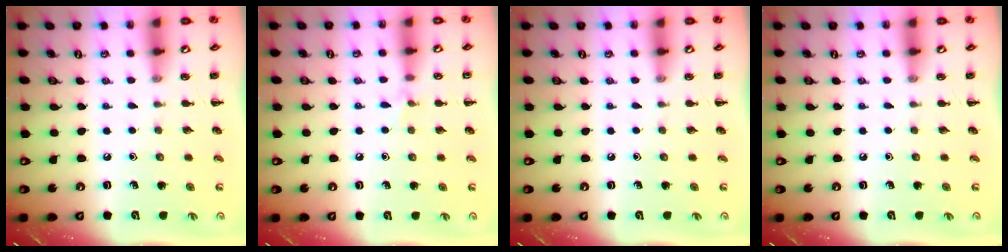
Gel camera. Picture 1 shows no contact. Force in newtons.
{"total": 4.8, "press": 4.5, "slide": 1.6}
{"total": 0.0}
{"total": 0.0}